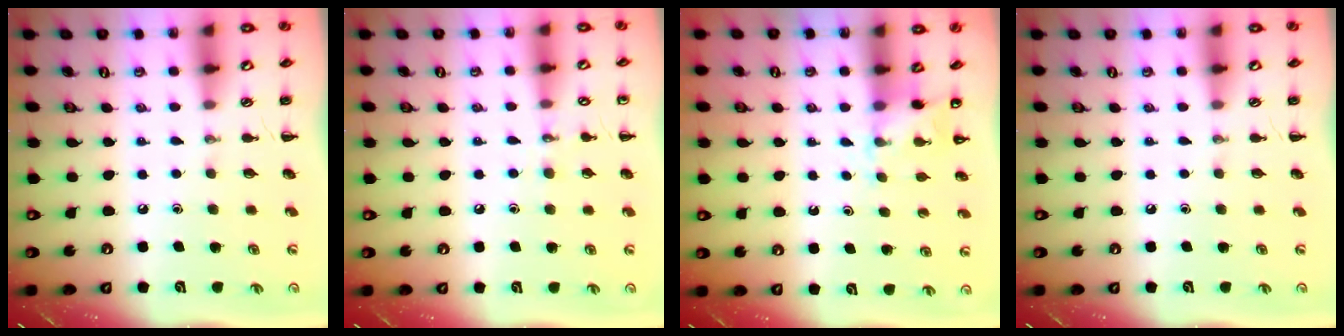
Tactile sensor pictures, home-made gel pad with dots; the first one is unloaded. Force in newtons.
{"total": 5.7, "press": 5.5, "slide": 1.5}
{"total": 6.0, "press": 5.9, "slide": 1.1}
{"total": 0.0}